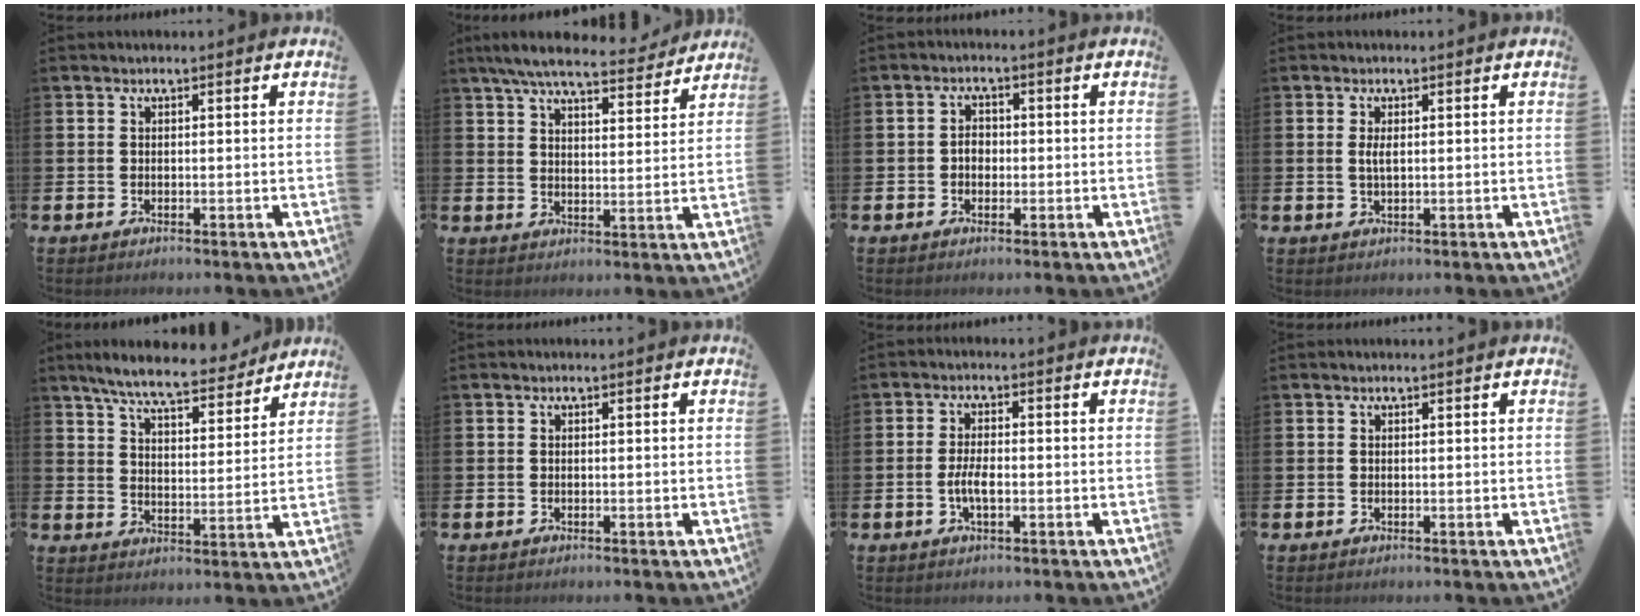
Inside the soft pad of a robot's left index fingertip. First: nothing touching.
{"total": 7.6, "force": [6.8, 1.4, 3.0], "torque": [-0.067, -0.035, 0.118]}
{"total": 2.3, "force": [-0.3, 1.7, 1.5], "torque": [-0.017, 0.003, -0.010]}
{"total": 1.8, "force": [0.4, 0.6, 1.6], "torque": [-0.029, 0.002, 0.004]}
{"total": 8.1, "force": [7.3, 1.3, 3.1], "torque": [-0.082, -0.039, 0.128]}
{"total": 0.0}
{"total": 3.1, "force": [-0.7, 1.2, 2.8], "torque": [-0.047, 0.001, -0.014]}
{"total": 0.0}